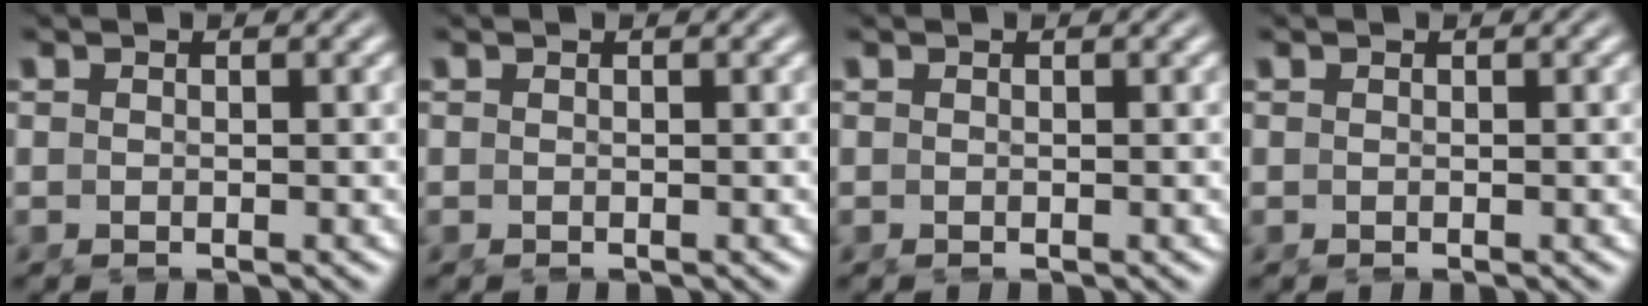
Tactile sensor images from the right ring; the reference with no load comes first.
{"total": 0.0}
{"total": 0.0}
{"total": 0.0}